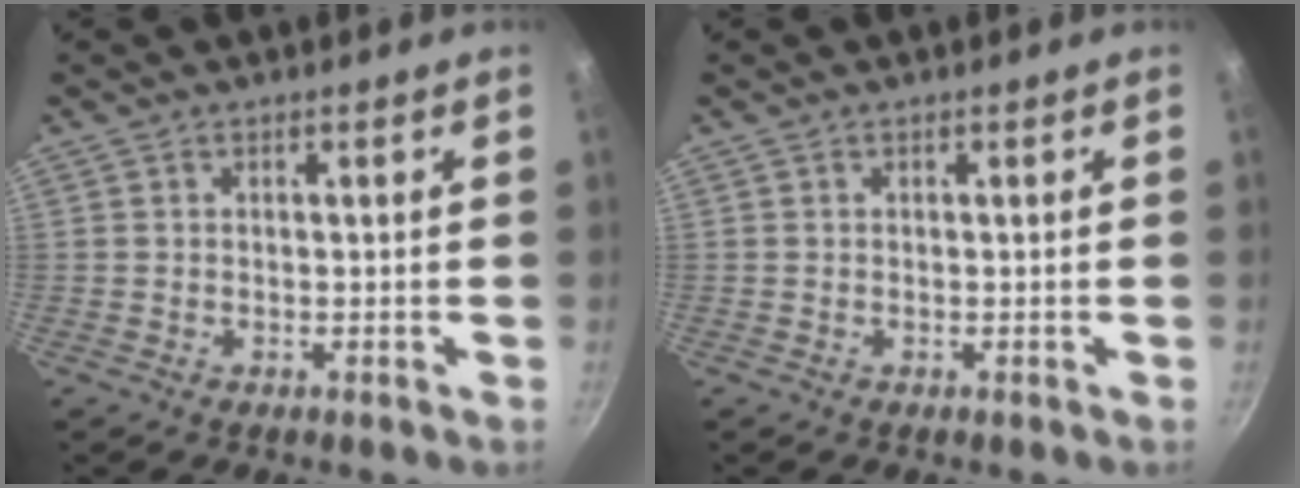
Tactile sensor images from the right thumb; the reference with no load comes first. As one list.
[{"total": 0.0}]